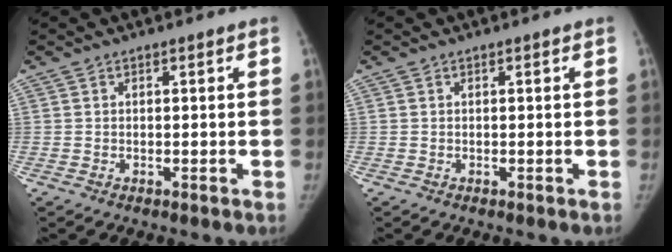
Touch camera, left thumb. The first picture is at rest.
{"total": 0.0}